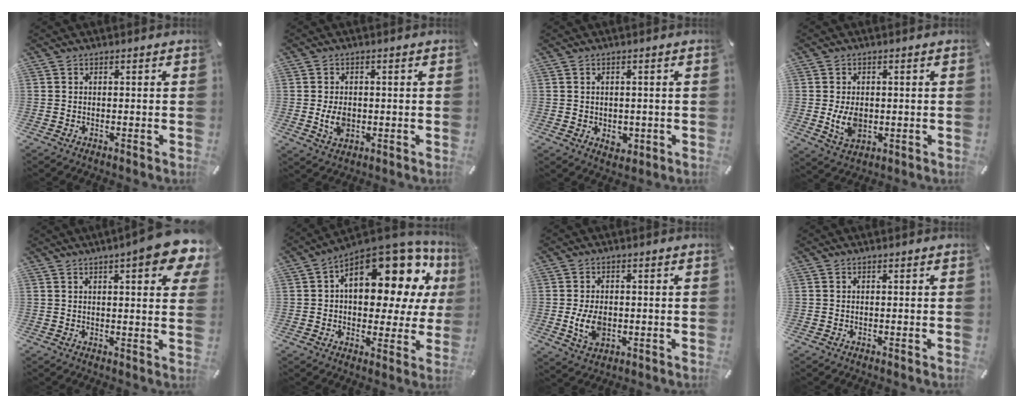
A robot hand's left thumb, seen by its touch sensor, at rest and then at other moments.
{"total": 4.9, "force": [-0.5, 3.5, 3.4], "torque": [-0.074, -0.005, -0.013]}
{"total": 3.1, "force": [-0.4, 2.7, 1.4], "torque": [-0.007, -0.002, -0.009]}
{"total": 6.3, "force": [-0.4, 4.4, 4.4], "torque": [-0.096, -0.004, -0.009]}
{"total": 10.8, "force": [5.6, 2.4, 8.9], "torque": [-0.126, -0.026, 0.091]}
{"total": 18.2, "force": [8.1, 9.9, 13.0], "torque": [-0.168, -0.065, 0.131]}
{"total": 6.7, "force": [-0.8, 4.6, 4.9], "torque": [-0.117, -0.003, -0.015]}
{"total": 0.0}